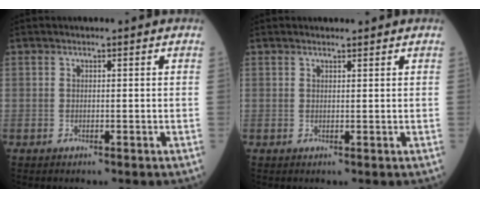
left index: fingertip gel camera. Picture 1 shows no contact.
{"total": 1.1, "force": [1.1, 0.1, 0.2], "torque": [-0.009, 0.002, 0.020]}